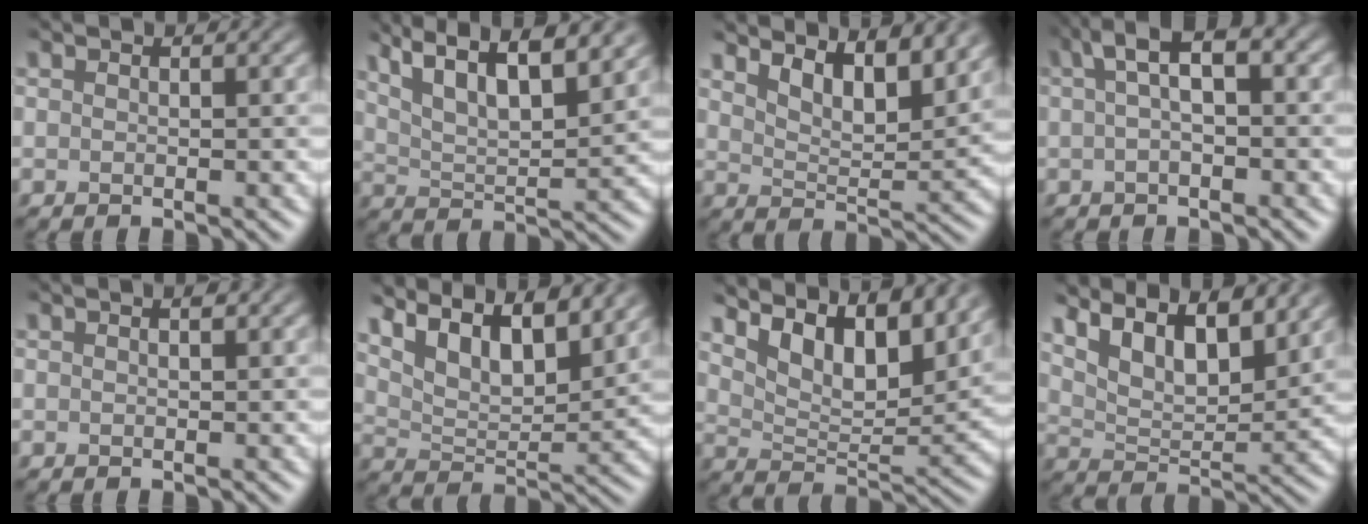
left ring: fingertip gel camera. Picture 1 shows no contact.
{"total": 11.0, "force": [7.7, 3.2, 7.1], "torque": [-0.111, 0.031, 0.095]}
{"total": 5.6, "force": [4.2, 1.5, 3.3], "torque": [-0.056, -0.004, 0.064]}
{"total": 3.7, "force": [1.0, 1.1, 3.4], "torque": [-0.059, 0.014, 0.009]}
{"total": 0.7, "force": [0.3, 0.1, 0.6], "torque": [-0.007, 0.003, 0.004]}
{"total": 7.7, "force": [5.3, 2.8, 4.9], "torque": [-0.086, 0.007, 0.079]}
{"total": 7.8, "force": [5.3, 2.9, 4.9], "torque": [-0.081, -0.008, 0.093]}
{"total": 6.9, "force": [4.6, 2.7, 4.5], "torque": [-0.076, 0.005, 0.069]}